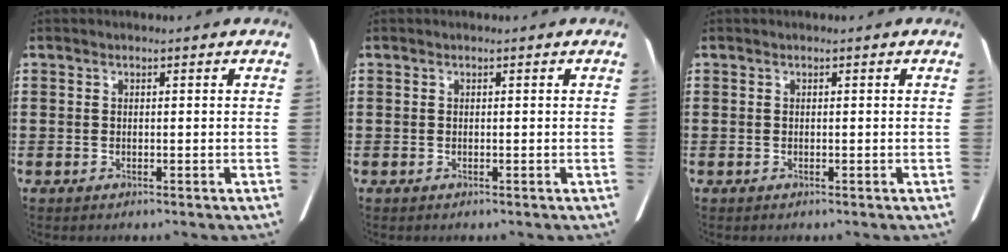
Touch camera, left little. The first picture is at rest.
{"total": 0.0}
{"total": 0.0}